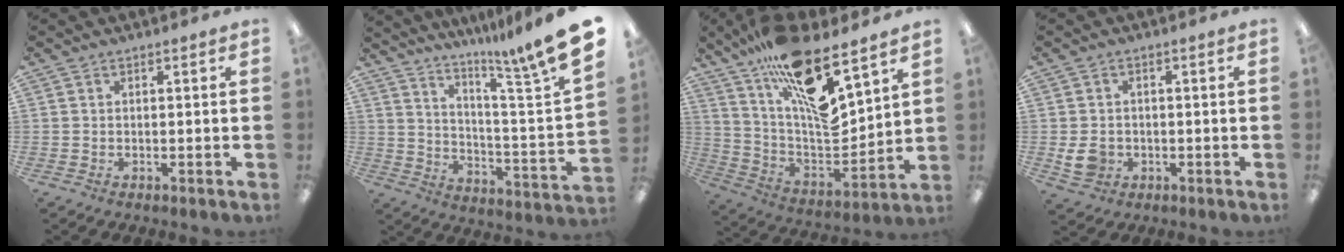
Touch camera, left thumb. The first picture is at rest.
{"total": 13.4, "force": [10.8, -1.5, 7.7], "torque": [-0.124, -0.112, 0.163]}
{"total": 18.9, "force": [12.8, 5.1, 12.9], "torque": [-0.220, -0.106, 0.216]}
{"total": 5.1, "force": [-1.1, 4.1, 2.8], "torque": [-0.050, 0.002, -0.019]}